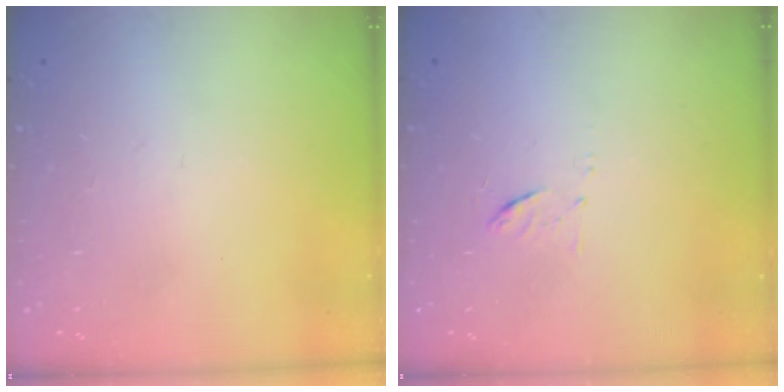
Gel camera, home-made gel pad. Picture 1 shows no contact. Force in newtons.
{"total": 6.0, "press": 6.0, "slide": 0.4}